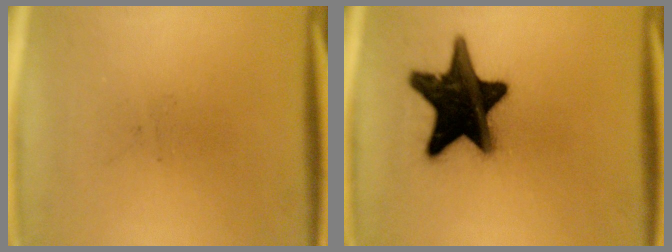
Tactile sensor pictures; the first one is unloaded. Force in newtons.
{"total": 19.9}